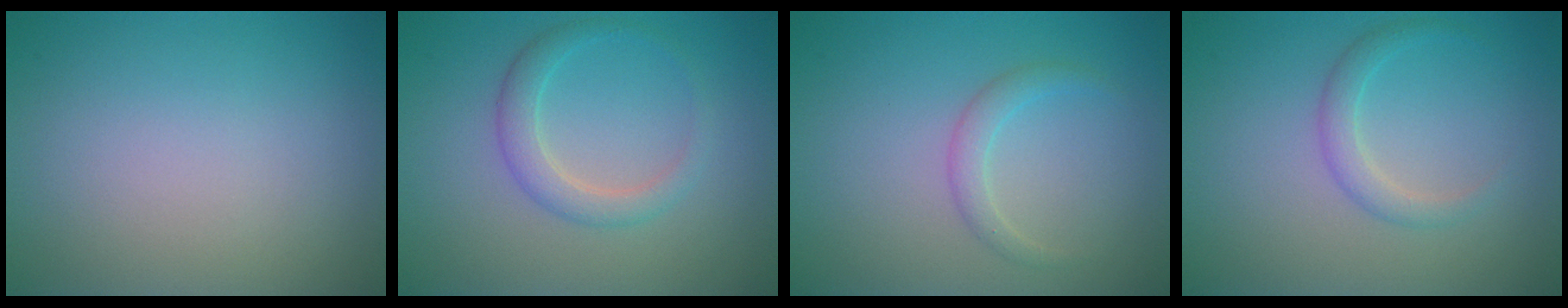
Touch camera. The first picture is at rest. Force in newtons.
{"total": 2.4, "press": 2.4, "slide": 0.1}
{"total": 1.5, "press": 1.5, "slide": 0.1}
{"total": 1.8, "press": 1.8, "slide": 0.2}